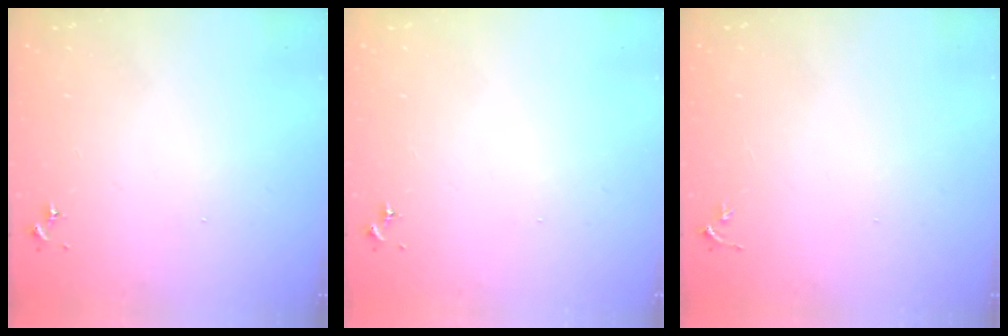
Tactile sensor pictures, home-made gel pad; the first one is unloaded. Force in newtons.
{"total": 0.0}
{"total": 3.3, "press": 3.2, "slide": 0.4}